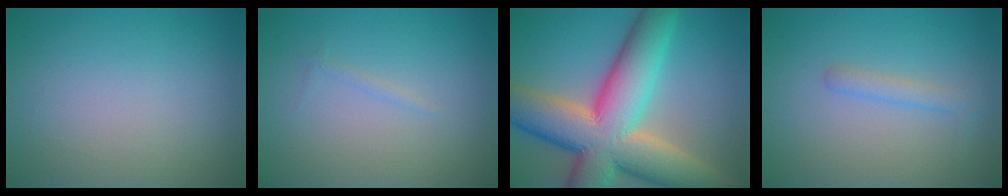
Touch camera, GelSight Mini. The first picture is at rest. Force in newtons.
{"total": 0.5, "press": 0.5, "slide": 0.0}
{"total": 14.4, "press": 14.3, "slide": 1.2}
{"total": 1.6, "press": 1.6, "slide": 0.1}